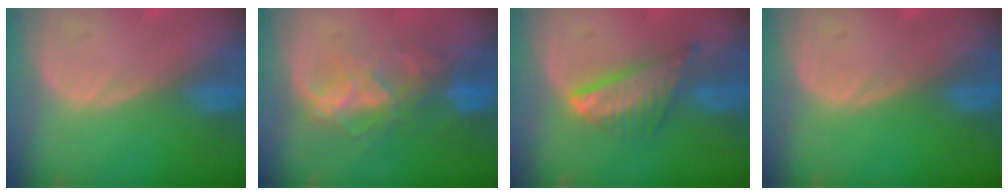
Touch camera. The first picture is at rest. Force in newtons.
{"total": 7.9, "press": 7.2, "slide": 3.3}
{"total": 7.4, "press": 6.5, "slide": 3.5}
{"total": 0.0}